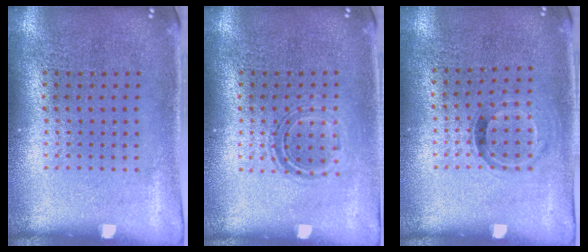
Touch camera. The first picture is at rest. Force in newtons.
{"total": 1.2, "press": 0.9, "slide": 0.7}
{"total": 0.9, "press": 0.7, "slide": 0.6}